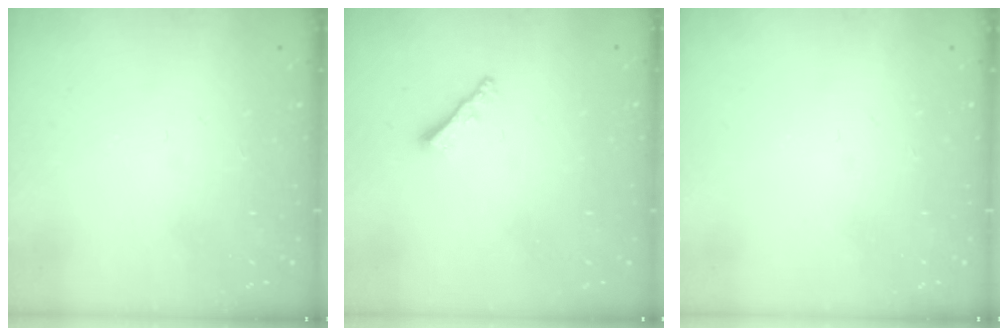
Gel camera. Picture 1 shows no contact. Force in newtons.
{"total": 2.0, "press": 2.0, "slide": 0.5}
{"total": 0.0}